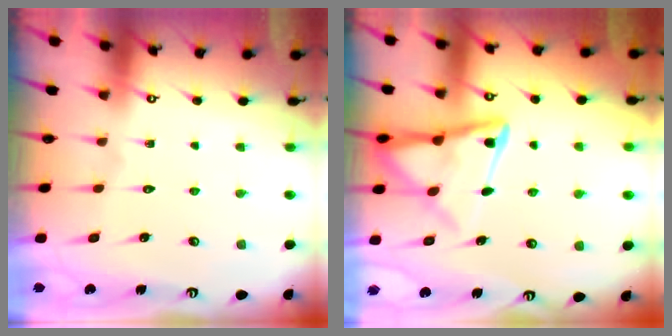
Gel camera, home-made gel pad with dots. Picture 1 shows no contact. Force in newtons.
{"total": 11.7, "press": 11.7, "slide": 1.1}